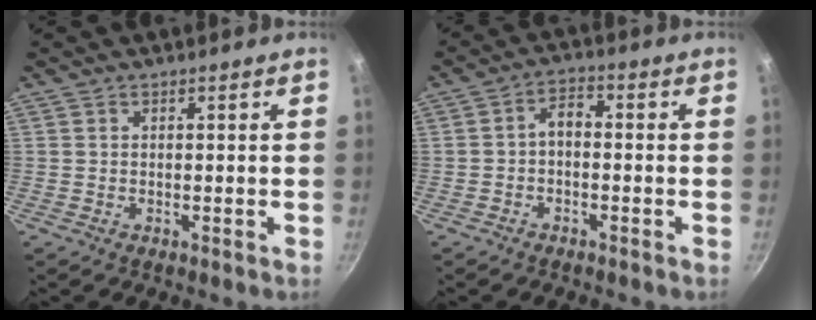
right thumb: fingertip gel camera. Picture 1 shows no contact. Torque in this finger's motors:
{"motor_torque": [0.46, 1.02, 0.62, 0.29, 0.01]}